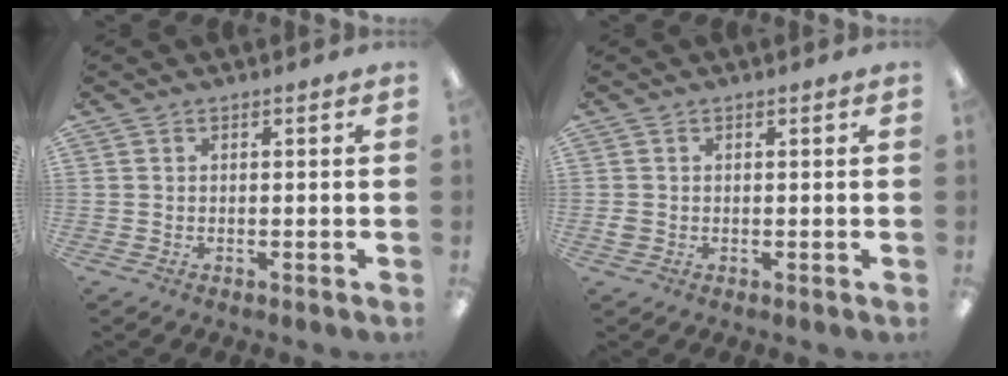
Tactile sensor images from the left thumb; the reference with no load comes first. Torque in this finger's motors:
{"motor_torque": [-0.26, 0.34, 0.30, -0.05, 0.00]}